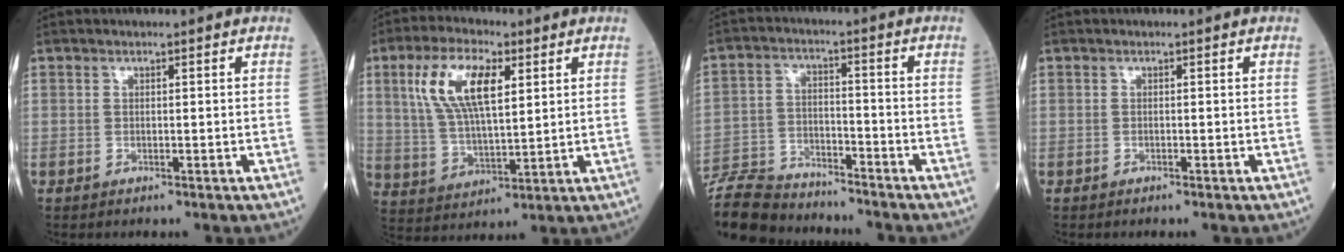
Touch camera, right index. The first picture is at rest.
{"total": 11.9, "force": [4.5, 4.2, 10.2], "torque": [-0.216, 0.016, 0.088]}
{"total": 11.6, "force": [-11.1, 2.3, 2.3], "torque": [-0.048, 0.002, -0.201]}
{"total": 0.0}